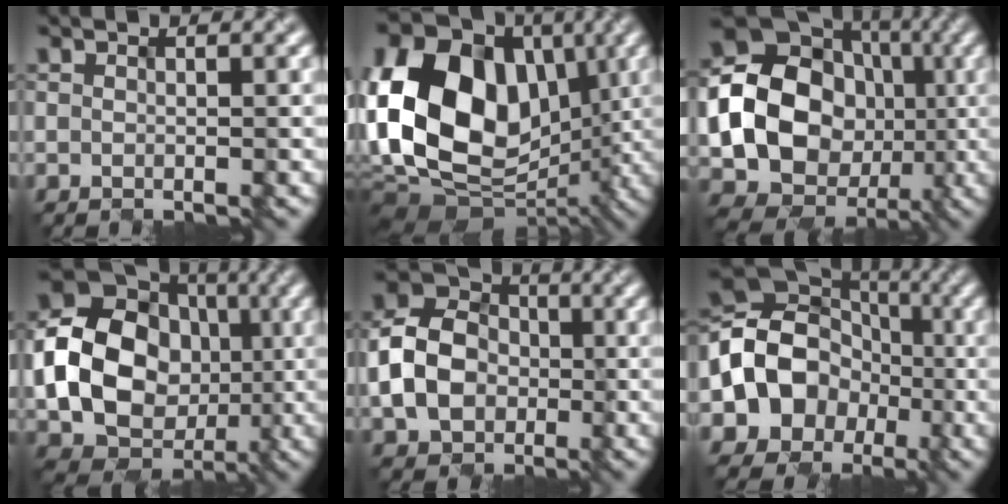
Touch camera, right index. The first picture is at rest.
{"total": 16.7, "force": [0.6, 12.6, 11.0], "torque": [-0.192, 0.016, 0.000]}
{"total": 23.0, "force": [-1.7, 20.9, 9.5], "torque": [-0.210, 0.018, -0.069]}
{"total": 14.1, "force": [-0.9, 11.8, 7.8], "torque": [-0.150, 0.001, -0.021]}
{"total": 6.8, "force": [-1.3, 5.6, 3.5], "torque": [-0.079, 0.010, -0.033]}
{"total": 9.8, "force": [-2.5, 8.3, 4.6], "torque": [-0.069, 0.003, -0.071]}